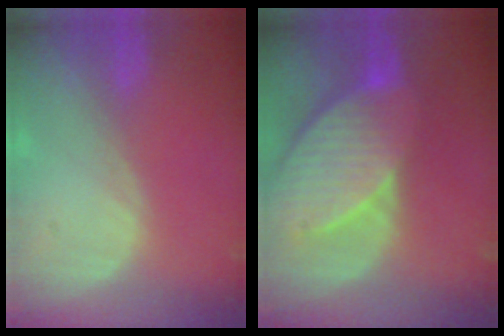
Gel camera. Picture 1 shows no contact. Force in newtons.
{"total": 10.6, "press": 9.3, "slide": 5.0}